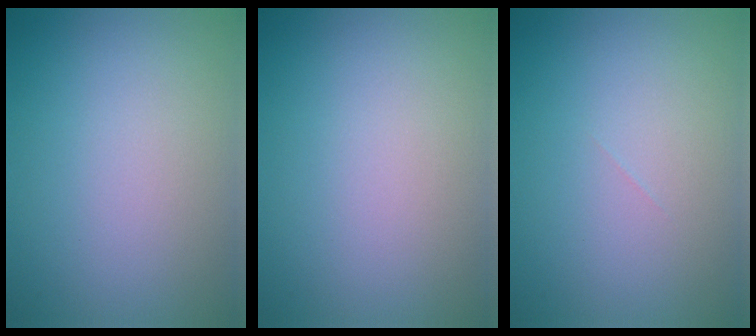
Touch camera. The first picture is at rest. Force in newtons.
{"total": 0.0}
{"total": 0.0}